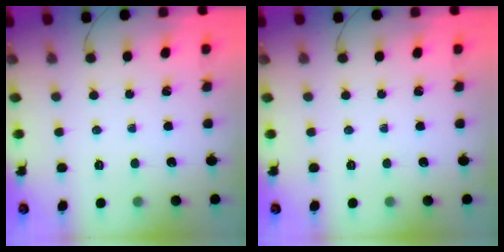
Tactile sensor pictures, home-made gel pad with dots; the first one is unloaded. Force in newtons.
{"total": 0.0}